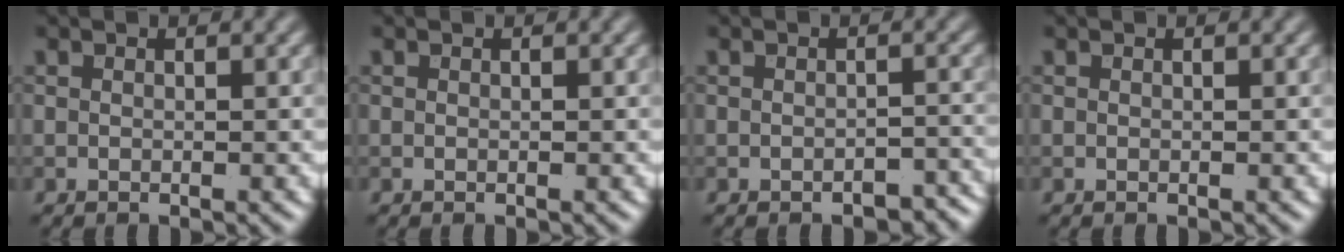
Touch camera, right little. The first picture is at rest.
{"total": 0.0}
{"total": 2.0, "force": [-1.4, 1.0, 1.1], "torque": [-0.011, 0.002, -0.017]}
{"total": 0.0}